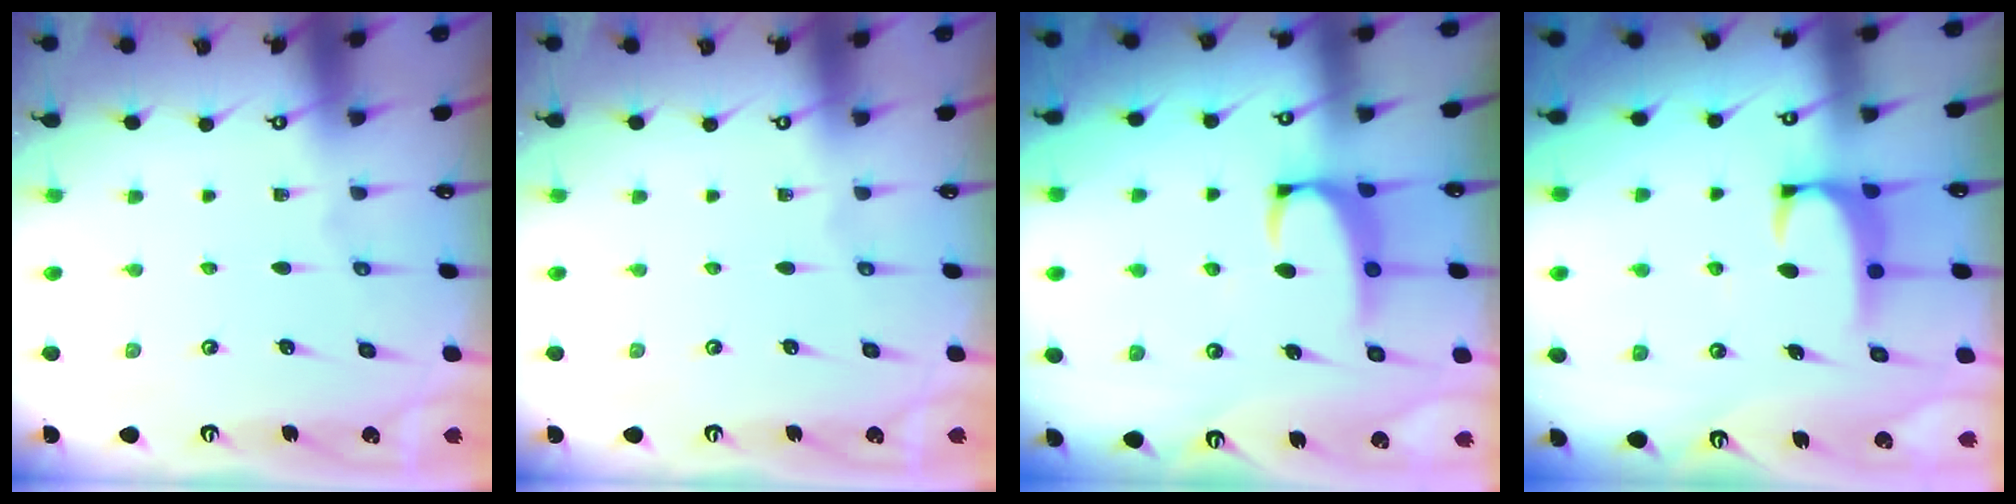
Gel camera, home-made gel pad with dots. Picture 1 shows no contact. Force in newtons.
{"total": 0.0}
{"total": 2.6, "press": 2.5, "slide": 0.7}
{"total": 1.9, "press": 1.9, "slide": 0.3}